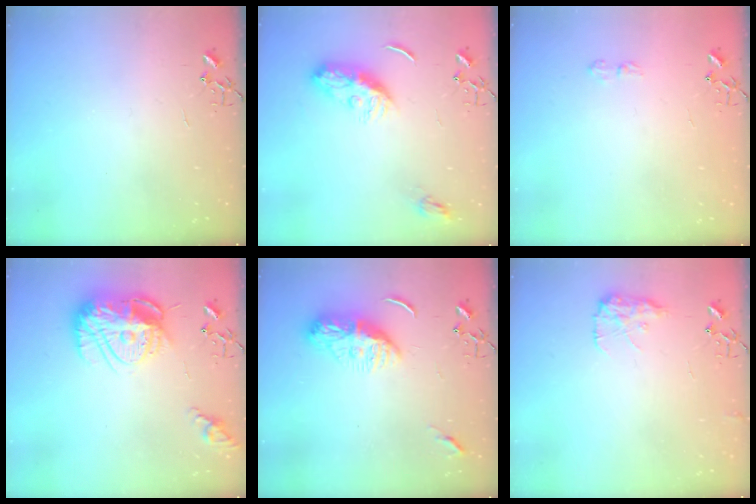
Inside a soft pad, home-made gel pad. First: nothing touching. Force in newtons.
{"total": 9.9, "press": 9.9, "slide": 0.1}
{"total": 6.4, "press": 6.4, "slide": 0.9}
{"total": 17.2, "press": 17.2, "slide": 1.4}
{"total": 12.5, "press": 12.5, "slide": 1.1}
{"total": 9.8, "press": 9.8, "slide": 0.2}